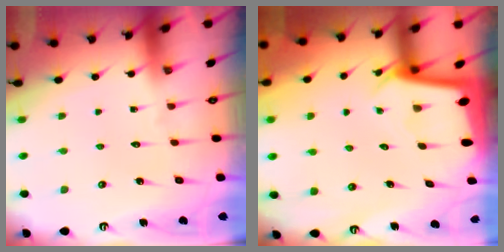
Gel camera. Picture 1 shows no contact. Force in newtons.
{"total": 2.7, "press": 2.7, "slide": 0.1}